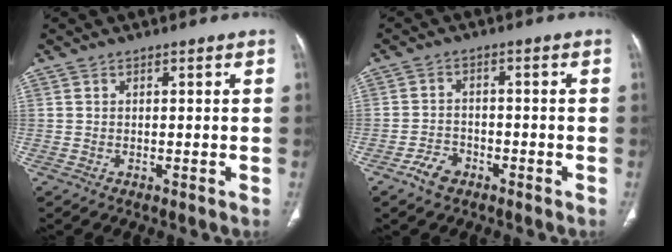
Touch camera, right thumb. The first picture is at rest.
{"total": 4.0, "force": [-2.5, 2.6, 1.8], "torque": [-0.028, 0.019, -0.042]}